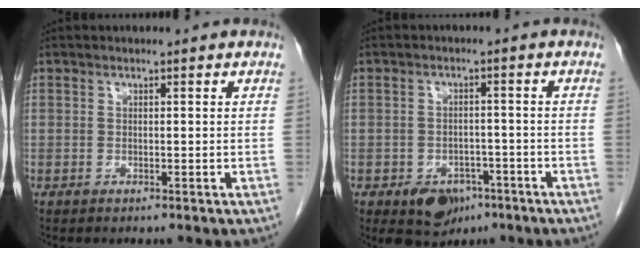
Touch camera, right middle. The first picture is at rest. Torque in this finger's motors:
{"motor_torque": [0.53, -0.15, 0.03, 0.04]}